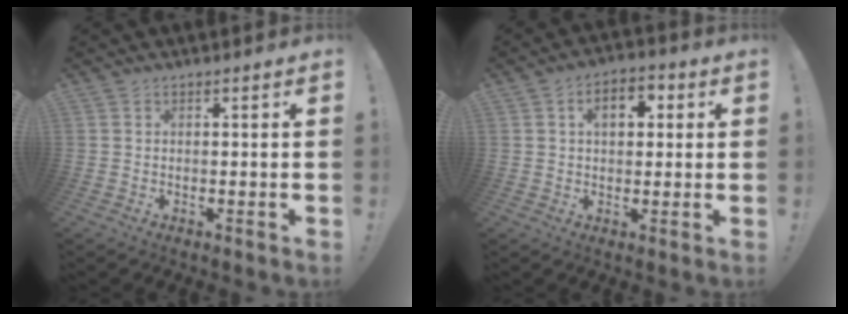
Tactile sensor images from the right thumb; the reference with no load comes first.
{"total": 7.2, "force": [1.7, 4.7, 5.2], "torque": [-0.068, 0.006, 0.024]}